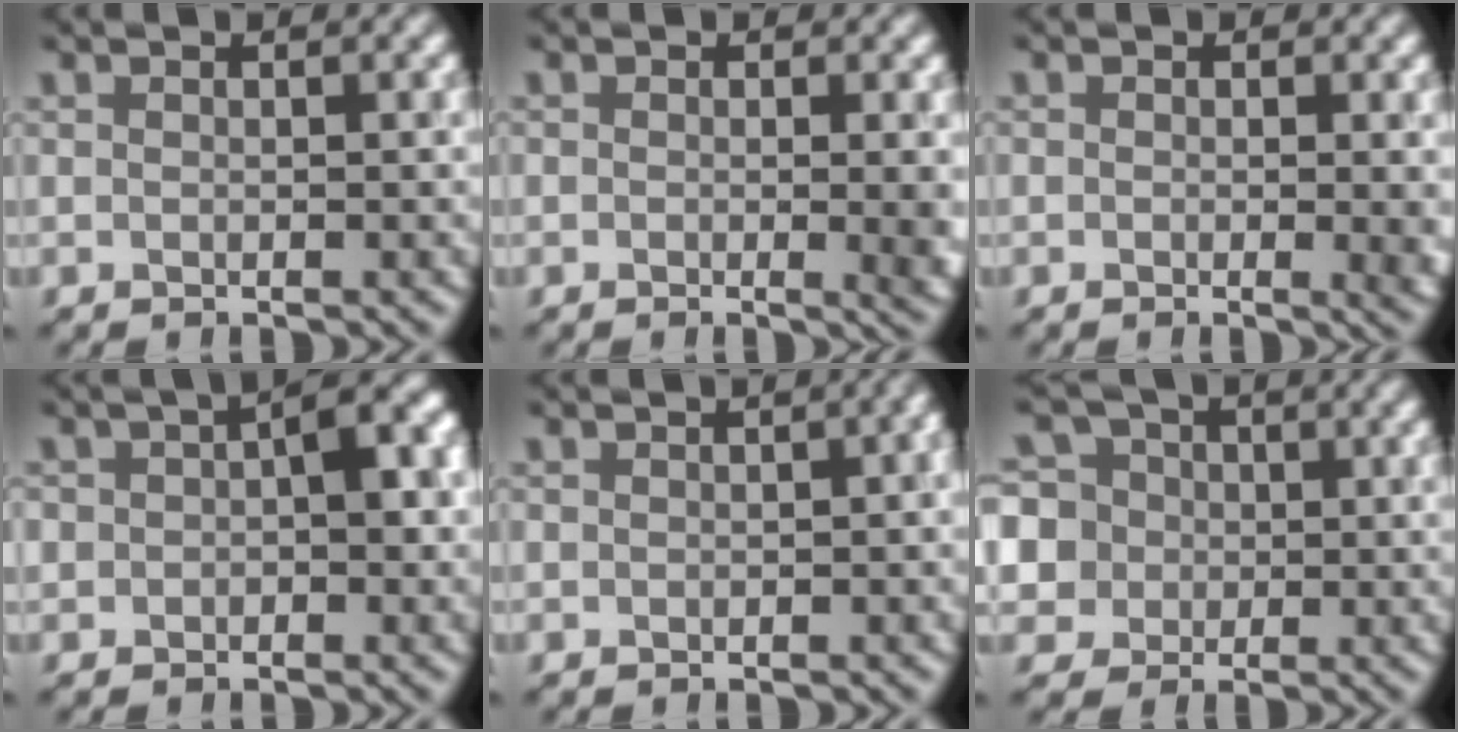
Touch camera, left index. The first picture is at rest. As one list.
[{"total": 3.8, "force": [-0.3, 1.5, 3.4], "torque": [-0.030, -0.008, -0.003]}, {"total": 2.3, "force": [-0.2, 0.8, 2.2], "torque": [-0.024, -0.007, -0.003]}, {"total": 4.9, "force": [0.3, 3.1, 3.8], "torque": [-0.045, 0.011, -0.006]}, {"total": 2.7, "force": [0.2, 1.5, 2.2], "torque": [-0.011, 0.004, 0.008]}, {"total": 8.8, "force": [1.6, 8.0, 3.3], "torque": [-0.080, 0.041, 0.001]}]